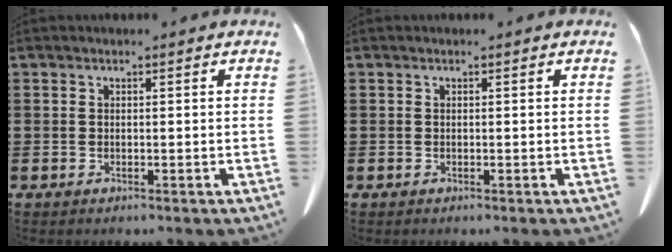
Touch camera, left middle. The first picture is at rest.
{"total": 0.0}